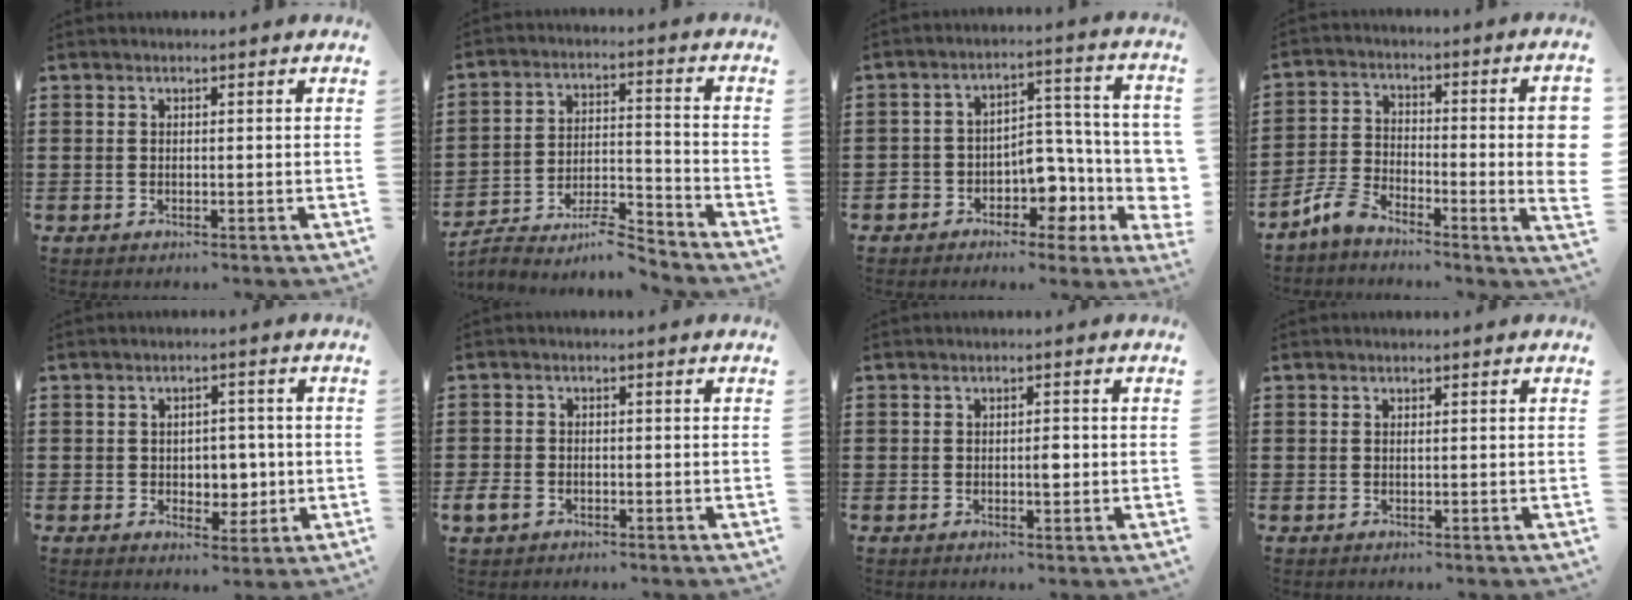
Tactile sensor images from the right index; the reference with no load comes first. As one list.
[{"total": 7.4, "force": [-6.5, 1.5, 3.3], "torque": [-0.057, 0.012, -0.125]}, {"total": 7.1, "force": [-2.4, 5.7, 3.4], "torque": [-0.047, -0.006, -0.039]}, {"total": 8.8, "force": [-4.1, 2.5, 7.4], "torque": [-0.145, 0.007, -0.078]}, {"total": 3.8, "force": [0.0, 3.2, 2.0], "torque": [-0.034, 0.003, -0.007]}, {"total": 2.3, "force": [-1.2, 1.6, 1.2], "torque": [-0.039, -0.005, -0.029]}, {"total": 1.9, "force": [-0.2, 0.8, 1.7], "torque": [-0.032, 0.001, -0.003]}, {"total": 0.0}]